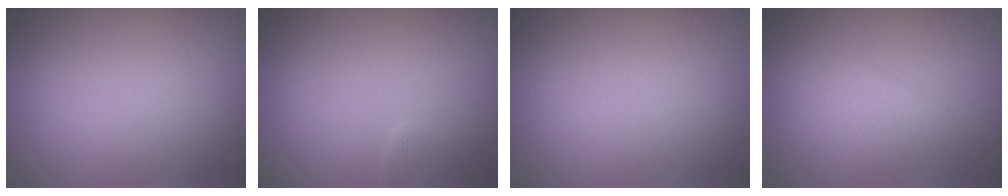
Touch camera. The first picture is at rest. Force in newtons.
{"total": 1.2, "press": 1.2, "slide": 0.1}
{"total": 0.0}
{"total": 1.5, "press": 1.5, "slide": 0.0}